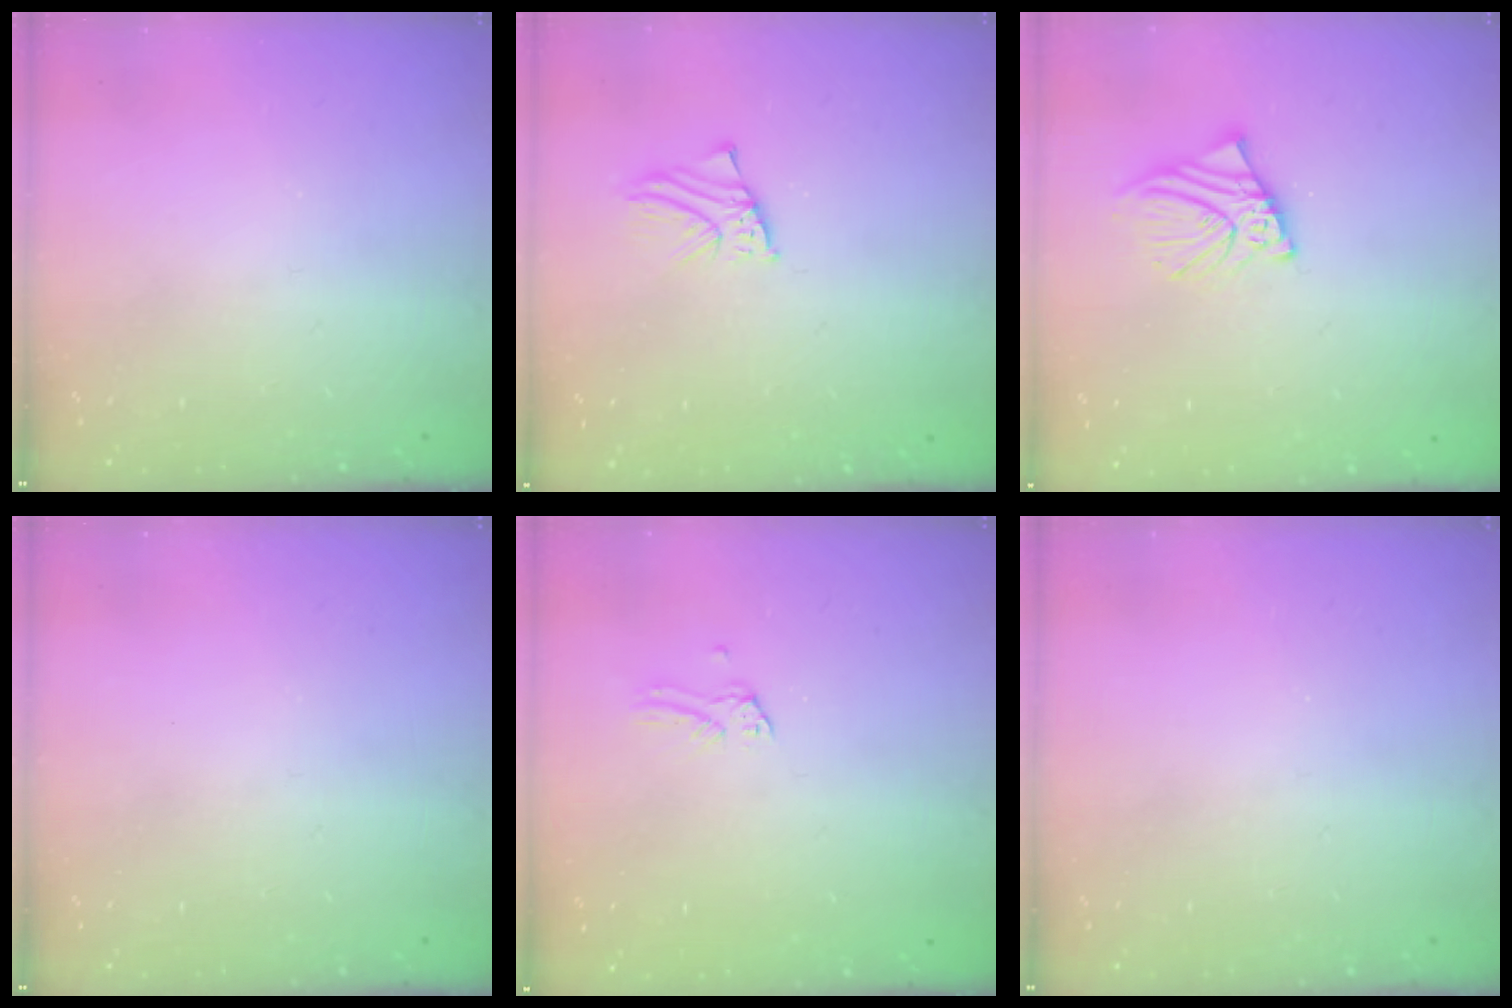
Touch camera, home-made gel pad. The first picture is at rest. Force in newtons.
{"total": 1.9, "press": 1.9, "slide": 0.1}
{"total": 7.5, "press": 7.4, "slide": 0.9}
{"total": 0.0}
{"total": 0.0}
{"total": 0.0}